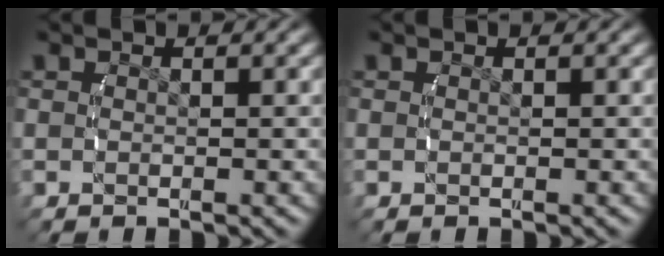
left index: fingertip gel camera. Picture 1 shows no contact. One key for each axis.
{"total": 0.0}